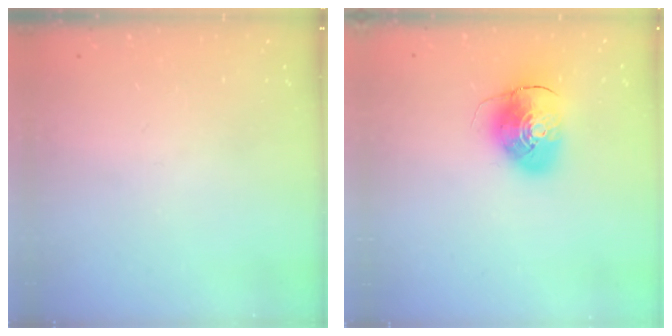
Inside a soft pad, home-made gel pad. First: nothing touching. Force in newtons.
{"total": 9.7, "press": 9.6, "slide": 1.4}